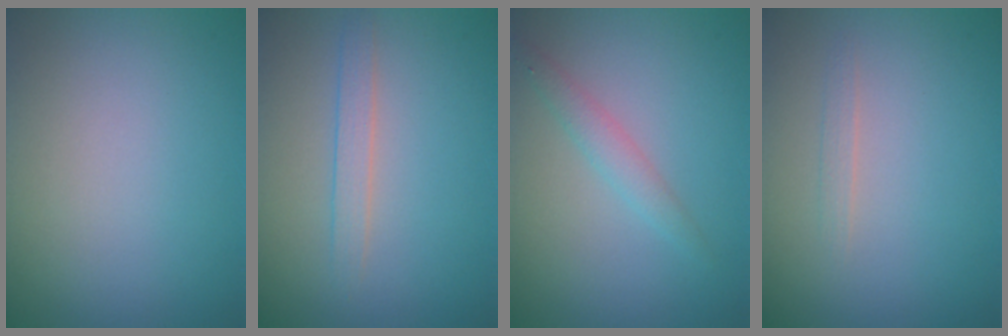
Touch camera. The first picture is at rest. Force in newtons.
{"total": 1.5, "press": 1.5, "slide": 0.1}
{"total": 1.6, "press": 1.6, "slide": 0.0}
{"total": 0.7, "press": 0.7, "slide": 0.1}